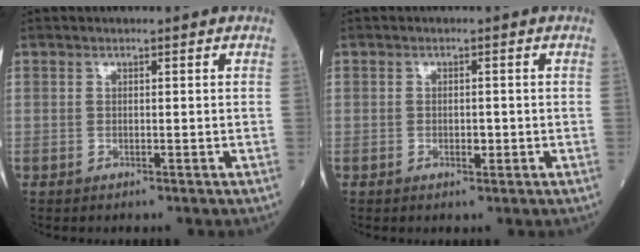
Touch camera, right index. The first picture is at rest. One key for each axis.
{"total": 1.5, "fx": -0.4, "fy": 0.8, "fz": 1.2, "tx": -0.016, "ty": 0.001, "tz": -0.006}